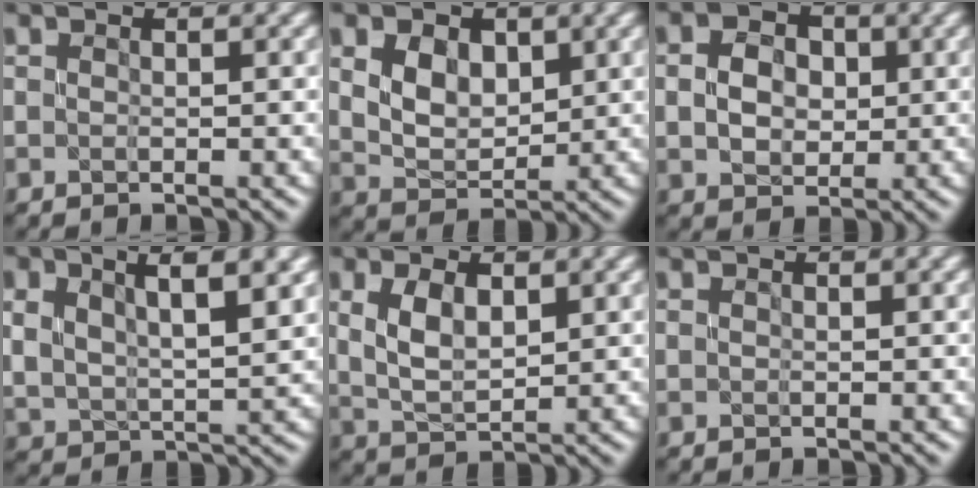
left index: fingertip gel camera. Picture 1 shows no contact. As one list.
[{"total": 3.9, "force": [1.2, 2.7, 2.5], "torque": [-0.055, -0.004, 0.024]}, {"total": 3.7, "force": [0.2, 2.9, 2.3], "torque": [-0.047, 0.002, 0.001]}, {"total": 7.3, "force": [3.4, 3.1, 5.7], "torque": [-0.101, 0.003, 0.059]}, {"total": 3.8, "force": [1.1, 2.1, 3.0], "torque": [-0.072, 0.001, 0.028]}, {"total": 0.0}]